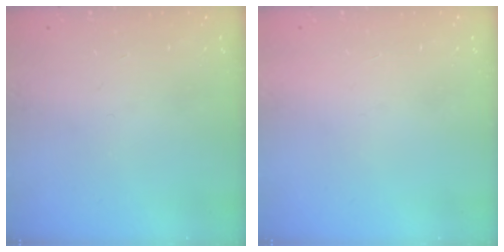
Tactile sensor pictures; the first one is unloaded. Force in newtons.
{"total": 1.5, "press": 1.5, "slide": 0.1}